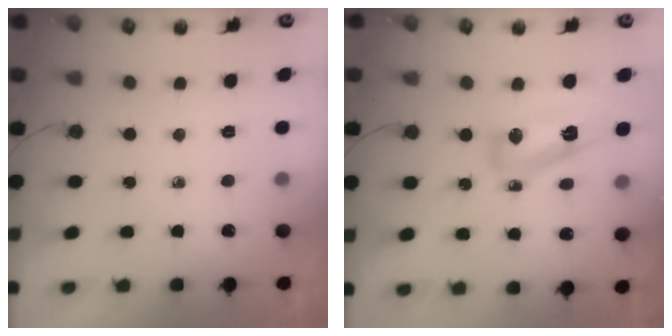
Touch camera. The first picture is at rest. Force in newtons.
{"total": 9.4, "press": 9.0, "slide": 2.7}